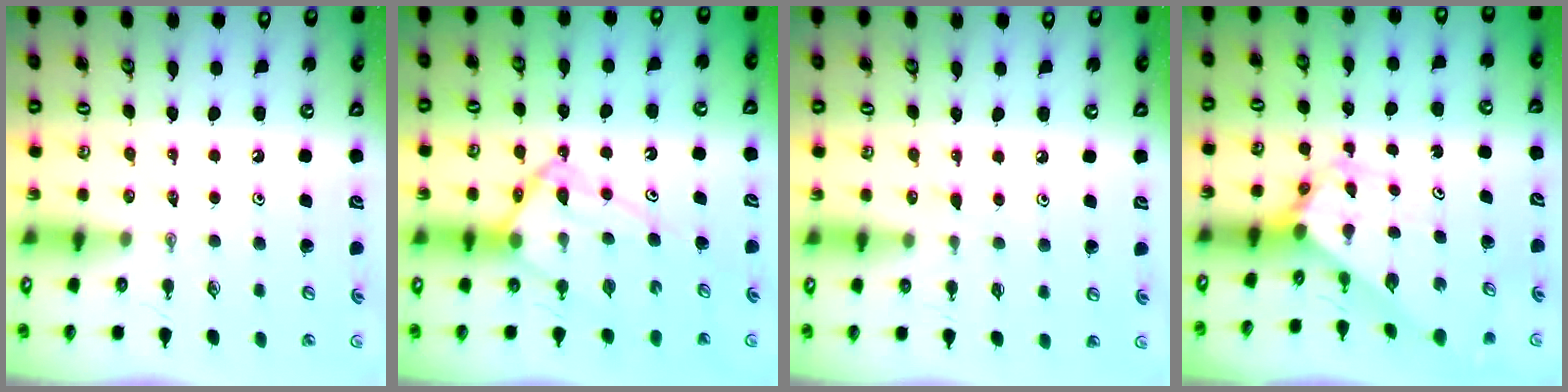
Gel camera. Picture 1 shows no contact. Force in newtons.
{"total": 11.3, "press": 11.2, "slide": 1.2}
{"total": 6.5, "press": 6.5, "slide": 0.4}
{"total": 2.4, "press": 2.4, "slide": 0.2}